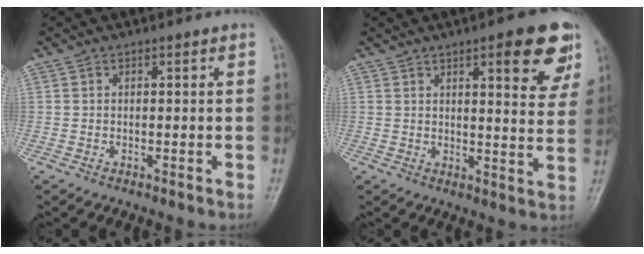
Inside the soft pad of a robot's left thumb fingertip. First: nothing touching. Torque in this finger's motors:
{"motor_torque": [0.29, 0.32, 0.11, -0.41, 0.02]}